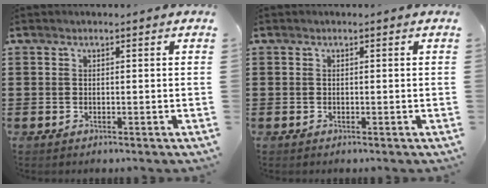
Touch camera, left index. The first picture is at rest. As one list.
[{"total": 0.0}]